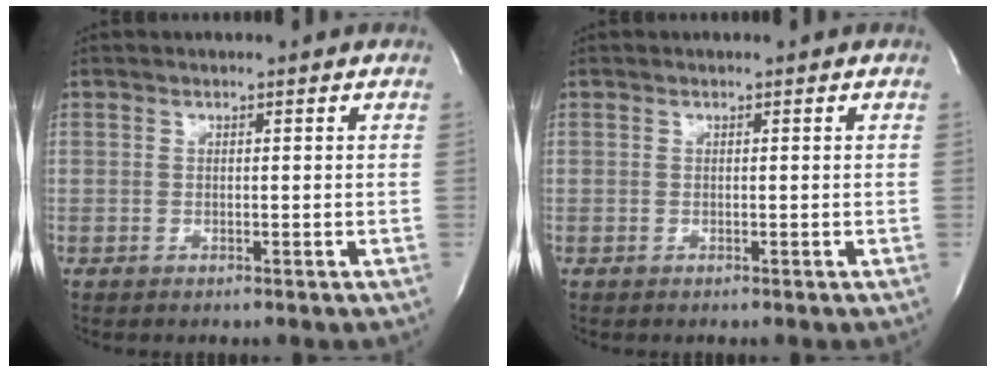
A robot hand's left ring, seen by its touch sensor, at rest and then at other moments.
{"total": 0.0}